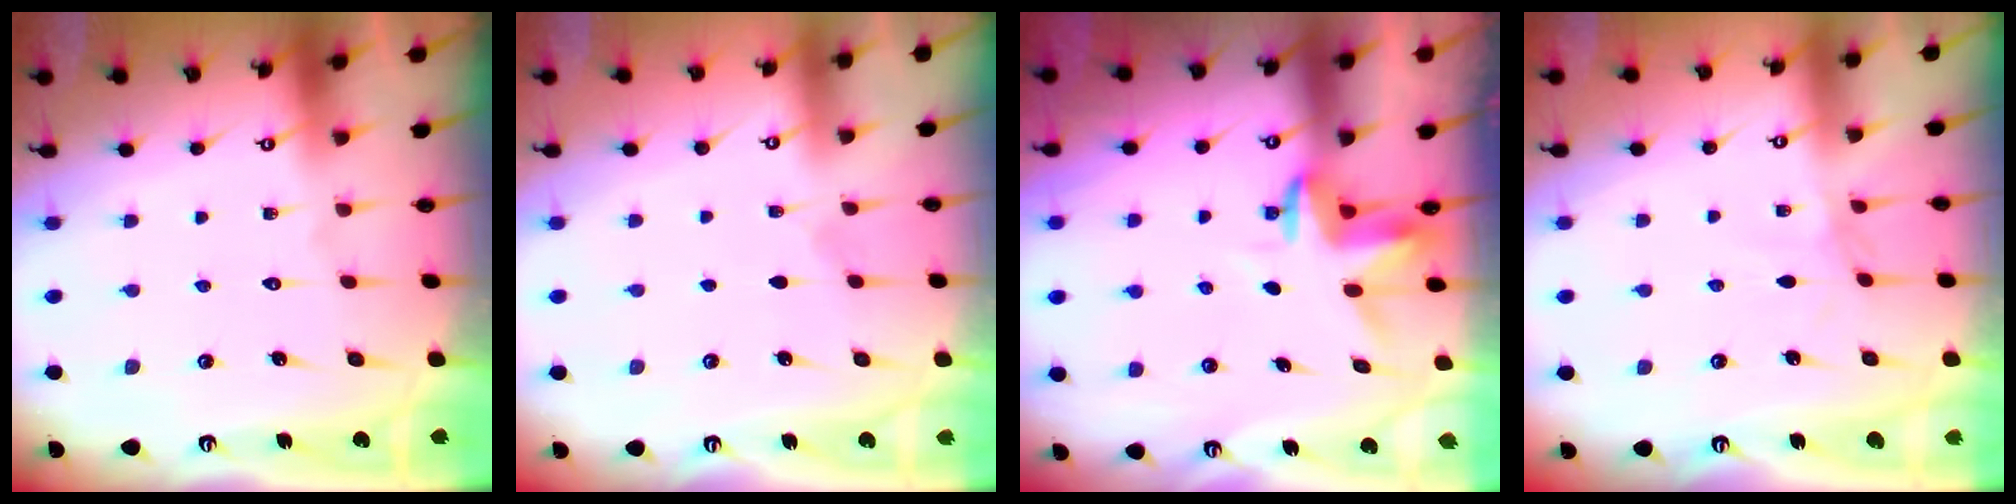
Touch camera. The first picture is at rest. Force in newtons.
{"total": 3.8, "press": 3.3, "slide": 1.9}
{"total": 3.6, "press": 3.6, "slide": 0.2}
{"total": 0.9, "press": 0.8, "slide": 0.3}